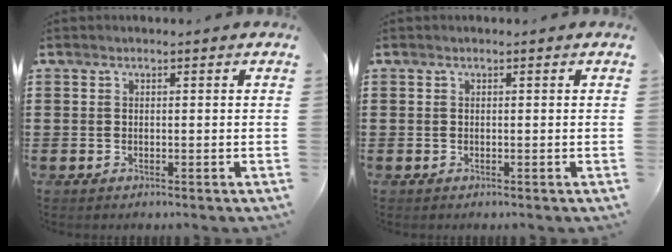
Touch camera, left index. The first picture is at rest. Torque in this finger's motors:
{"motor_torque": [0.00, 0.00, 0.01, 0.00]}